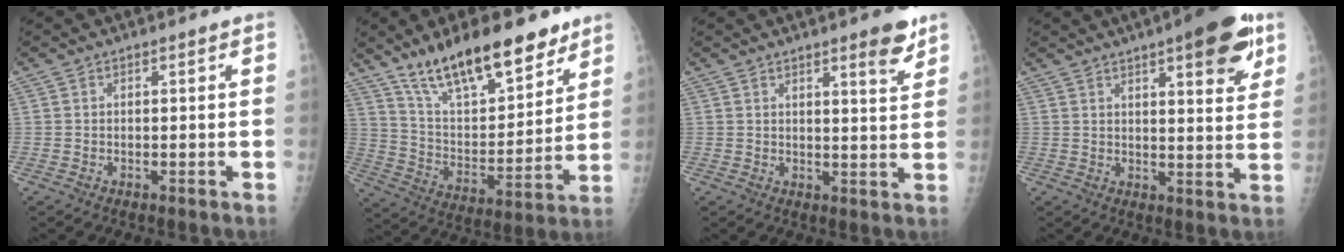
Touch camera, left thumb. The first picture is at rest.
{"total": 20.7, "force": [14.8, 7.2, 12.4], "torque": [-0.162, -0.074, 0.256]}
{"total": 6.0, "force": [4.0, 1.0, 4.3], "torque": [-0.051, -0.026, 0.052]}
{"total": 13.6, "force": [7.5, 3.7, 10.7], "torque": [-0.114, -0.028, 0.095]}